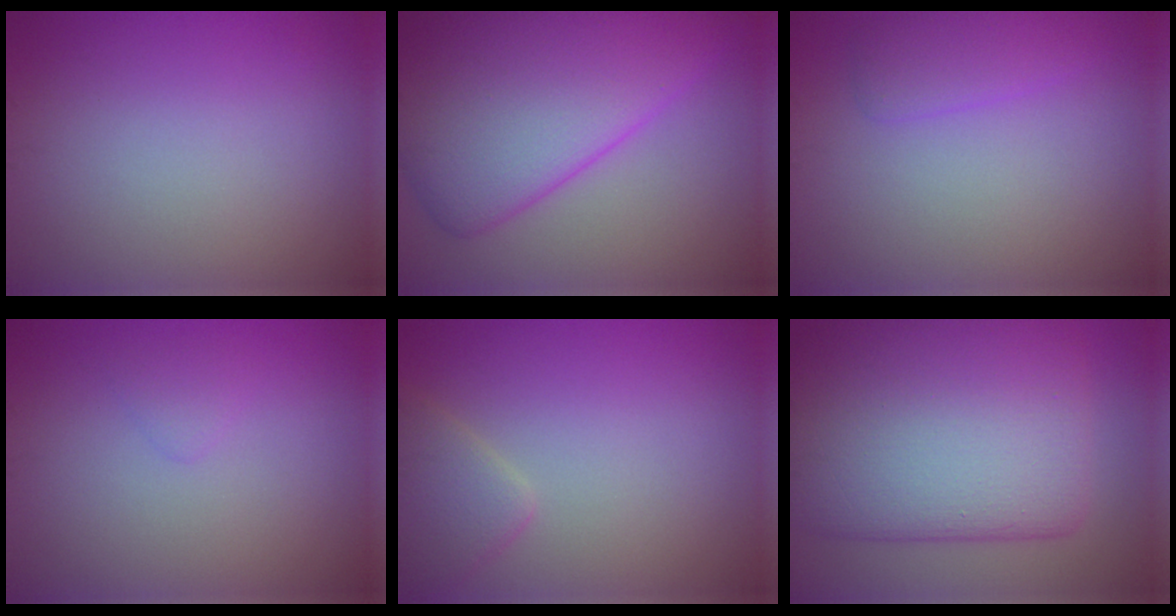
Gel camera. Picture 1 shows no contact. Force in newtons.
{"total": 12.0, "press": 12.0, "slide": 0.2}
{"total": 2.2, "press": 2.2, "slide": 0.1}
{"total": 0.9, "press": 0.9, "slide": 0.1}
{"total": 2.4, "press": 2.4, "slide": 0.2}
{"total": 14.0, "press": 14.0, "slide": 0.7}